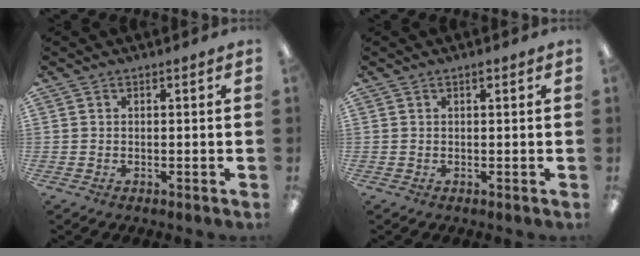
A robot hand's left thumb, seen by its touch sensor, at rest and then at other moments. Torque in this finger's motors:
{"motor_torque": [-0.02, -0.01, 0.40, 0.18, 0.00]}